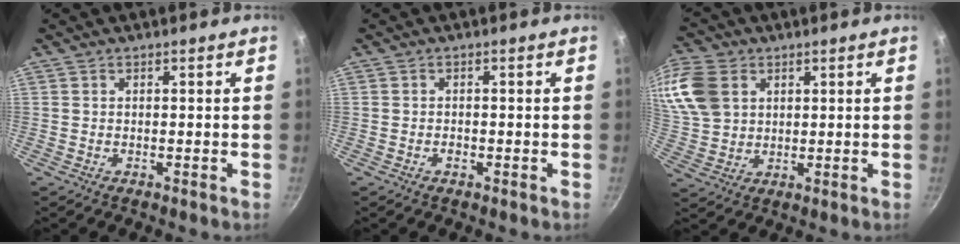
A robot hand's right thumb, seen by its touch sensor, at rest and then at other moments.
{"total": 1.1, "force": [-0.5, 0.7, 0.6], "torque": [-0.010, 0.006, -0.008]}
{"total": 12.4, "force": [4.3, 9.1, 7.1], "torque": [-0.138, -0.004, 0.090]}